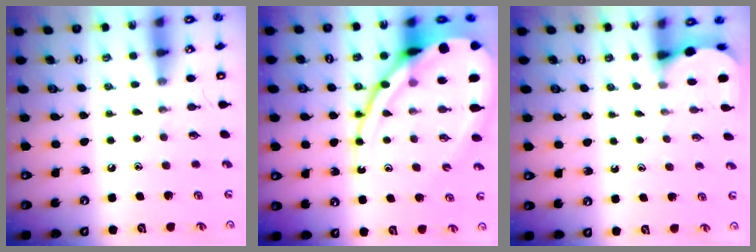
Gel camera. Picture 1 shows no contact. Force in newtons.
{"total": 19.1, "press": 18.9, "slide": 2.0}
{"total": 2.6, "press": 2.6, "slide": 0.2}